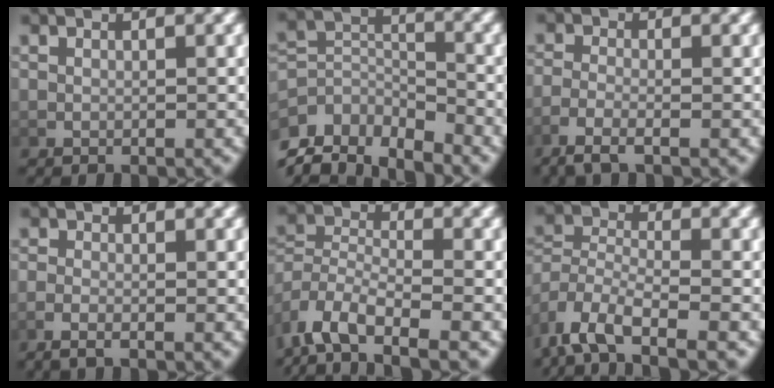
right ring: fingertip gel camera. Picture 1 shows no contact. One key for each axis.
{"total": 10.8, "fx": -5.6, "fy": 7.5, "fz": 5.4, "tx": -0.104, "ty": -0.061, "tz": -0.078}
{"total": 2.7, "fx": -1.7, "fy": 0.9, "fz": 1.9, "tx": -0.055, "ty": -0.012, "tz": -0.026}
{"total": 1.6, "fx": -1.2, "fy": 0.3, "fz": 1.0, "tx": -0.031, "ty": -0.007, "tz": -0.020}
{"total": 7.8, "fx": -4.7, "fy": 4.9, "fz": 3.8, "tx": -0.096, "ty": -0.036, "tz": -0.072}
{"total": 6.3, "fx": -3.8, "fy": 3.8, "fz": 3.3, "tx": -0.084, "ty": -0.033, "tz": -0.056}